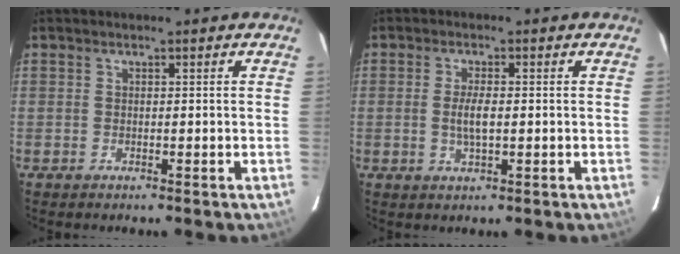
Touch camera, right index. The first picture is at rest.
{"total": 3.6, "force": [-0.3, 1.0, 3.4], "torque": [-0.066, -0.004, -0.003]}